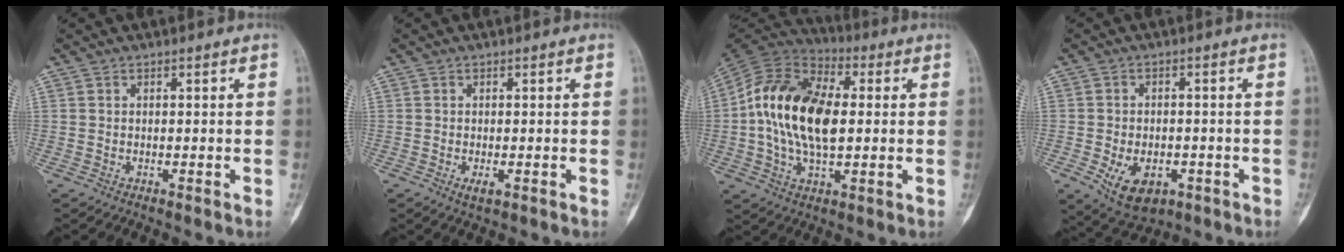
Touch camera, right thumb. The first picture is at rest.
{"total": 1.8, "force": [-0.6, 0.7, 1.5], "torque": [-0.026, -0.004, -0.008]}
{"total": 19.1, "force": [0.9, 10.8, 15.7], "torque": [-0.294, 0.016, 0.010]}
{"total": 9.0, "force": [-3.3, 5.8, 6.0], "torque": [-0.087, 0.006, -0.039]}